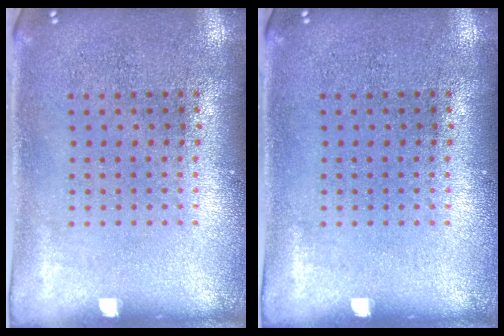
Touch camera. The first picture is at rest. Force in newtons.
{"total": 0.0}